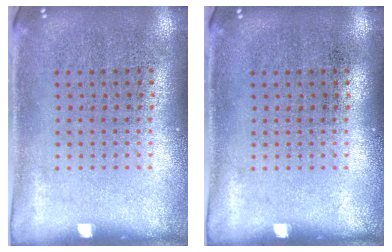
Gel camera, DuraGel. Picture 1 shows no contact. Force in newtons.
{"total": 0.0}